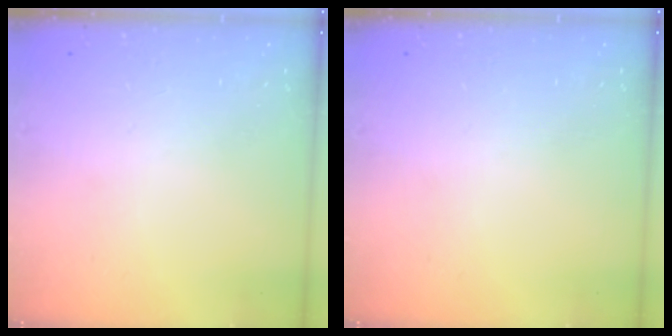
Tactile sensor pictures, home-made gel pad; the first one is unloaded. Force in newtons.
{"total": 0.0}